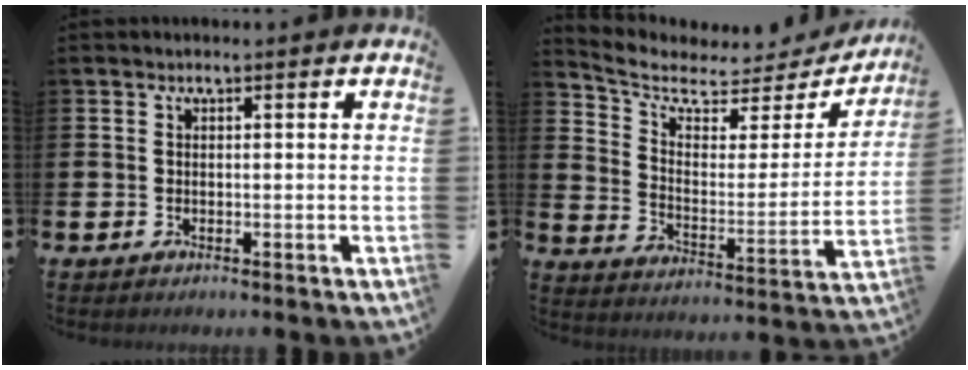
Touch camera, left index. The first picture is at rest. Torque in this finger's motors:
{"motor_torque": [0.81, -1.33, 0.01, 0.00]}